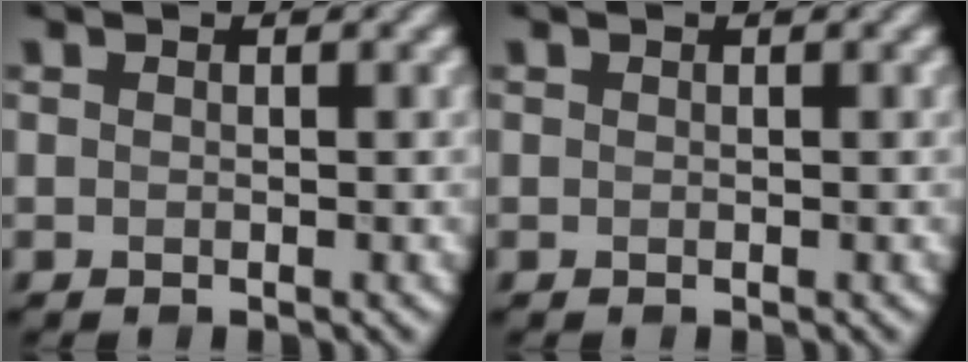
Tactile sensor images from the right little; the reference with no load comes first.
{"total": 0.0}